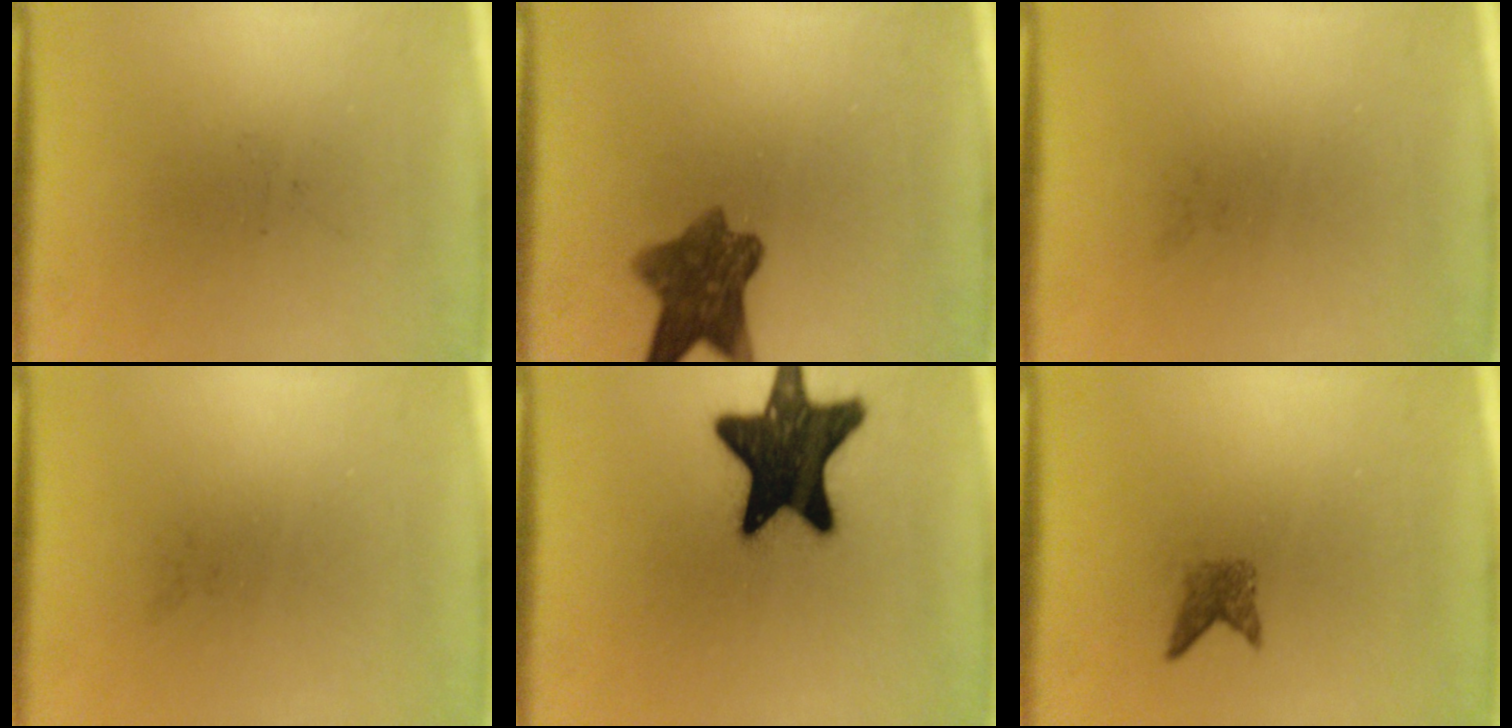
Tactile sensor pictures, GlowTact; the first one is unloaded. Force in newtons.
{"total": 7.9}
{"total": 0.0}
{"total": 0.0}
{"total": 18.9}
{"total": 1.9}